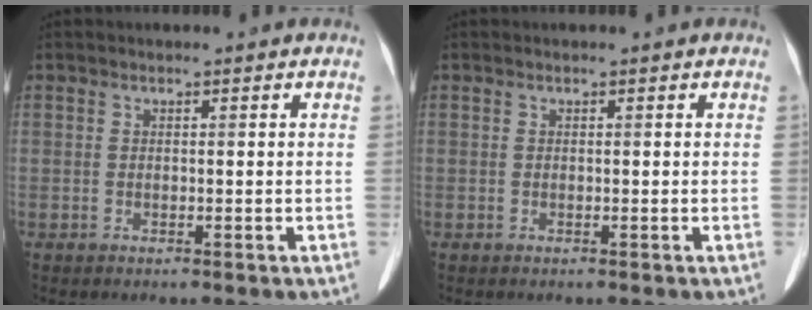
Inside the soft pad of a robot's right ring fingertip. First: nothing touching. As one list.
[{"total": 0.0}]